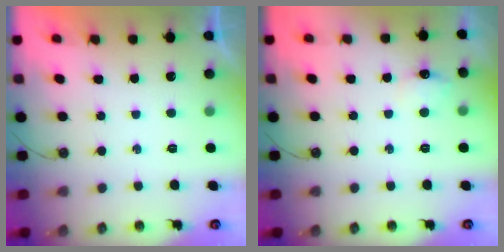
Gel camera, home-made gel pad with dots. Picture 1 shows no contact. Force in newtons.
{"total": 7.6, "press": 5.8, "slide": 4.9}